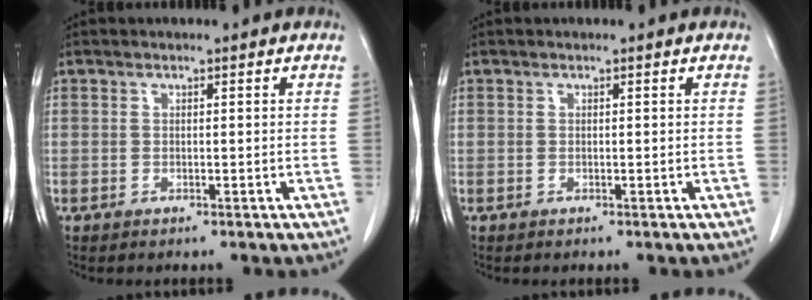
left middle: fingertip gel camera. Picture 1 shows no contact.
{"total": 0.0}